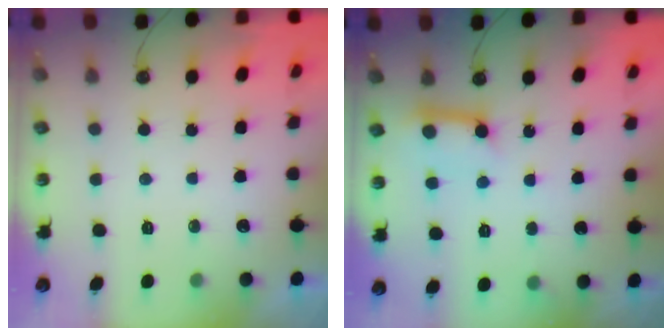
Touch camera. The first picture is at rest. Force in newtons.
{"total": 11.8, "press": 11.7, "slide": 0.9}